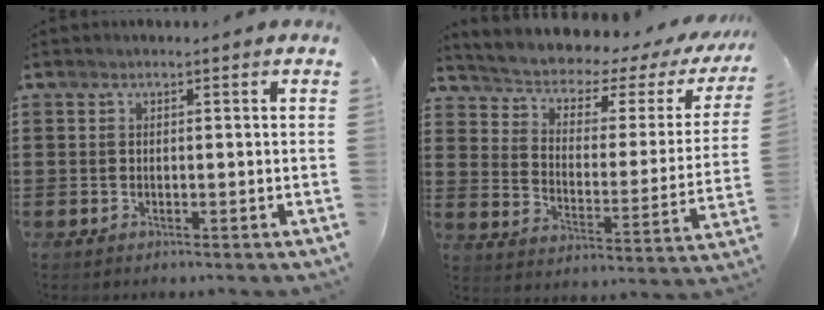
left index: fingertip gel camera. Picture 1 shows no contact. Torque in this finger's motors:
{"motor_torque": [1.75, -0.39, 1.05, 0.12]}